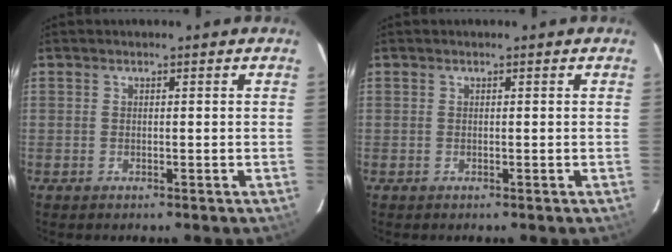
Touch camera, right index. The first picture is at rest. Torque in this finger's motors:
{"motor_torque": [0.14, -0.05, 0.08, 0.01]}